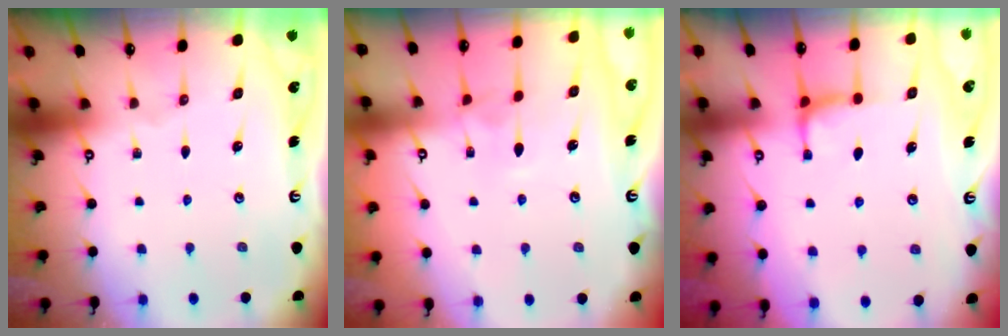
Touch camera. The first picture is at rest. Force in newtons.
{"total": 2.7, "press": 2.7, "slide": 0.4}
{"total": 0.7, "press": 0.4, "slide": 0.6}